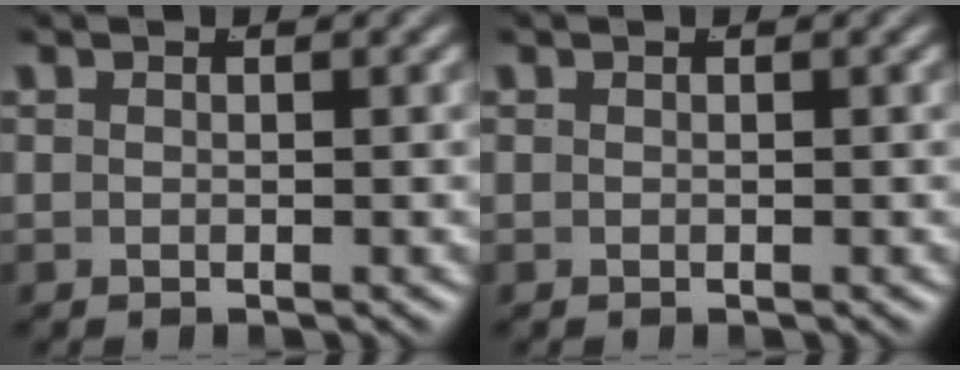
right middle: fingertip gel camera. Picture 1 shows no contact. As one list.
[{"total": 0.0}]